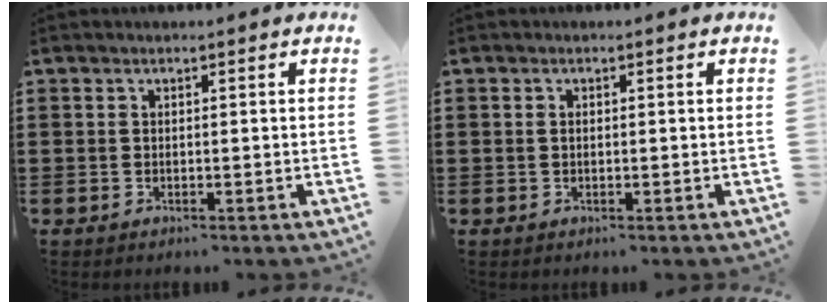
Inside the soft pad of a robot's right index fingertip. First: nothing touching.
{"total": 0.6, "force": [0.0, 0.4, 0.5], "torque": [-0.012, 0.001, 0.001]}